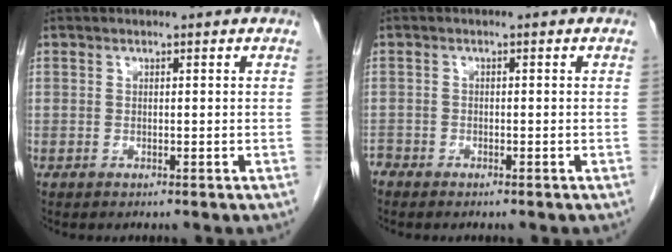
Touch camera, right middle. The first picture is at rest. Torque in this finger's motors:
{"motor_torque": [0.01, -0.03, -0.03, -0.04]}